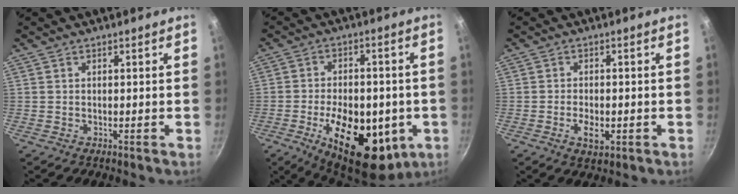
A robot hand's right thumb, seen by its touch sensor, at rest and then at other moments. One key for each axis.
{"total": 20.9, "fx": -5.7, "fy": 11.6, "fz": 16.4, "tx": -0.224, "ty": 0.008, "tz": -0.071}
{"total": 4.3, "fx": -1.4, "fy": 2.3, "fz": 3.4, "tx": -0.059, "ty": 0.006, "tz": -0.021}